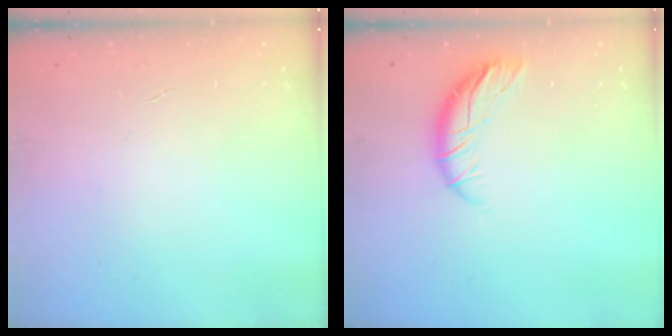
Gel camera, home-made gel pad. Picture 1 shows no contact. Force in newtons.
{"total": 9.1, "press": 9.1, "slide": 0.4}